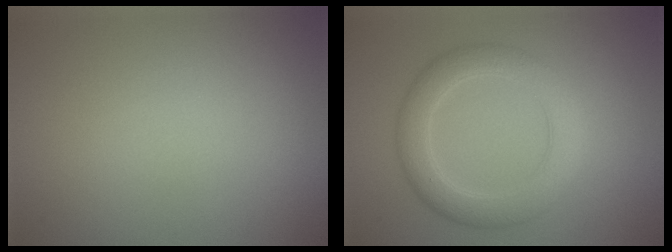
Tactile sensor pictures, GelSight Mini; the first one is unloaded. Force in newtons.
{"total": 4.4, "press": 4.4, "slide": 0.1}